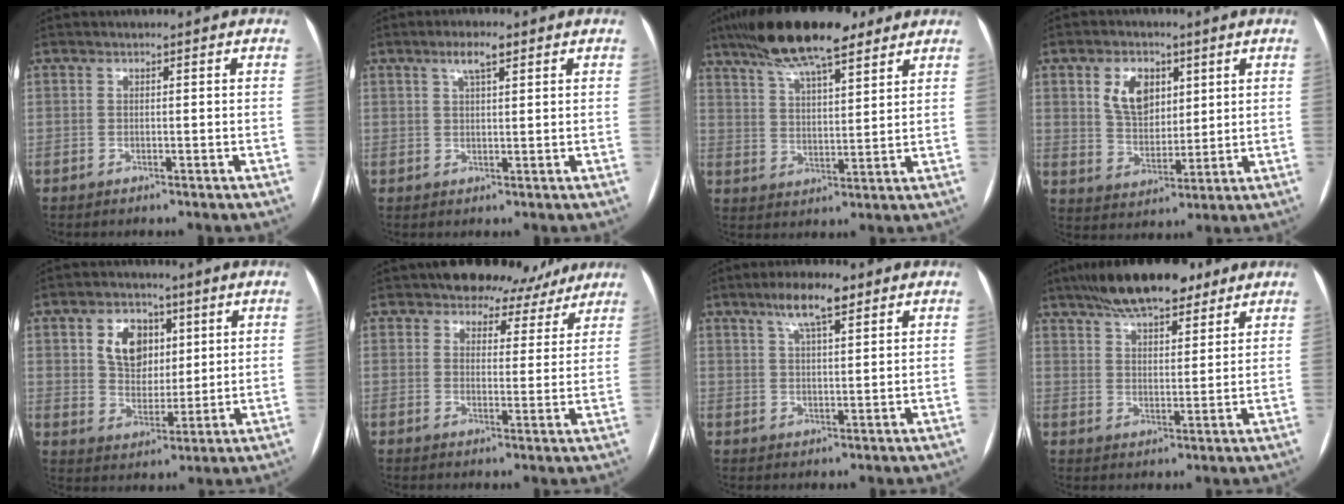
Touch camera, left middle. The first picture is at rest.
{"total": 3.7, "force": [2.2, 0.9, 2.8], "torque": [-0.056, 0.008, 0.040]}
{"total": 16.0, "force": [11.8, 3.5, 10.2], "torque": [-0.186, 0.033, 0.201]}
{"total": 7.7, "force": [3.3, 5.0, 4.9], "torque": [-0.092, 0.012, 0.069]}
{"total": 8.2, "force": [3.1, 5.9, 4.7], "torque": [-0.085, 0.018, 0.062]}
{"total": 9.9, "force": [8.2, 5.1, 2.2], "torque": [0.000, 0.012, 0.093]}
{"total": 6.7, "force": [4.2, 1.6, 5.0], "torque": [-0.095, 0.012, 0.074]}
{"total": 14.3, "force": [10.9, 4.4, 8.2], "torque": [-0.144, 0.034, 0.180]}